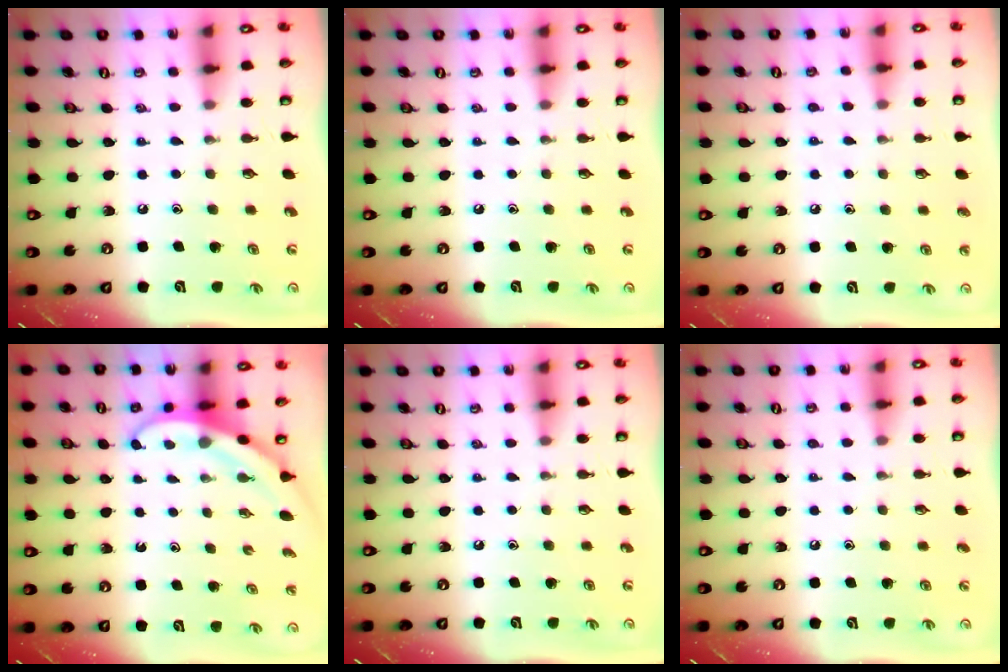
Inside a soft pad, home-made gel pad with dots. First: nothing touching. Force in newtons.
{"total": 0.0}
{"total": 3.1, "press": 3.1, "slide": 0.4}
{"total": 3.5, "press": 3.5, "slide": 0.1}
{"total": 0.0}
{"total": 2.9, "press": 2.8, "slide": 0.4}